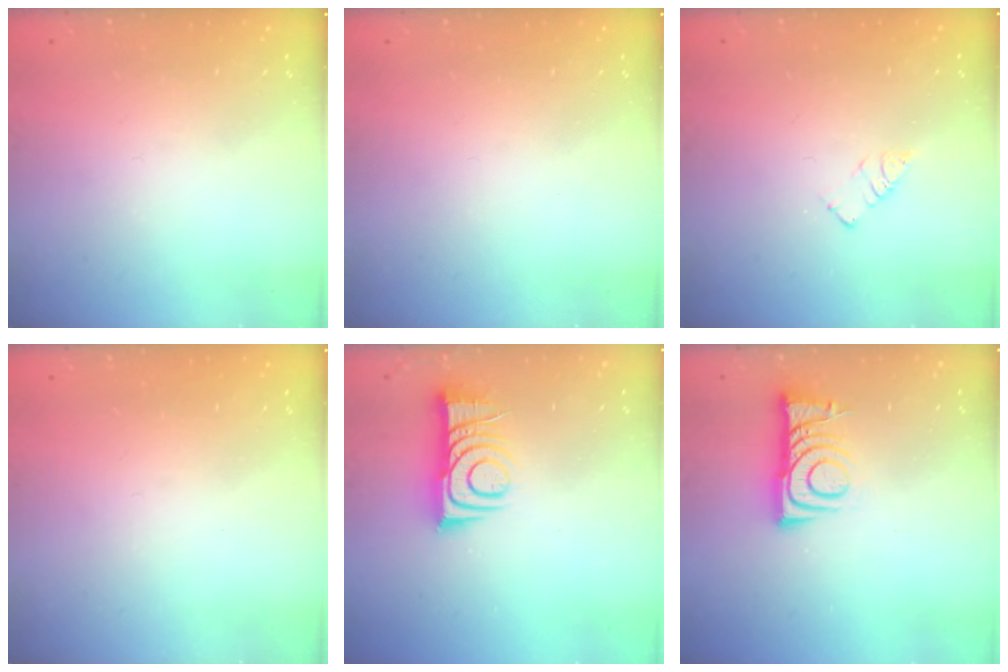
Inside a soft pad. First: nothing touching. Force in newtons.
{"total": 0.0}
{"total": 3.4, "press": 3.4, "slide": 0.2}
{"total": 0.0}
{"total": 9.3, "press": 9.3, "slide": 0.6}
{"total": 7.6, "press": 7.6, "slide": 0.7}